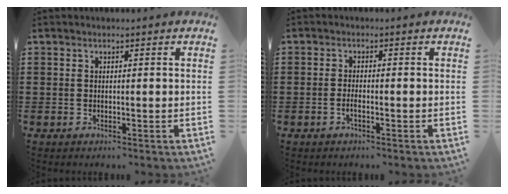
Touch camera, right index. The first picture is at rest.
{"total": 1.4, "force": [-0.6, 0.1, 1.2], "torque": [-0.024, -0.006, -0.008]}